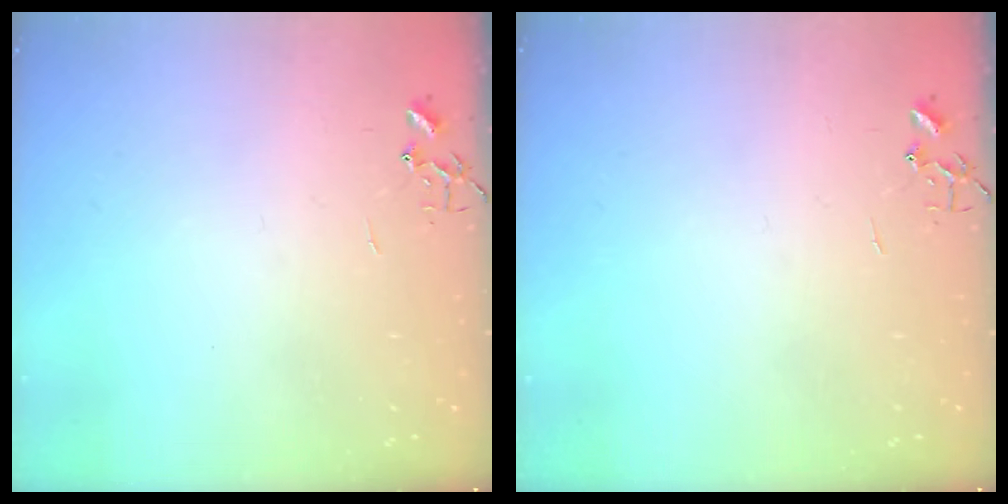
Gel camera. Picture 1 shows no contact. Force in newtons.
{"total": 0.0}